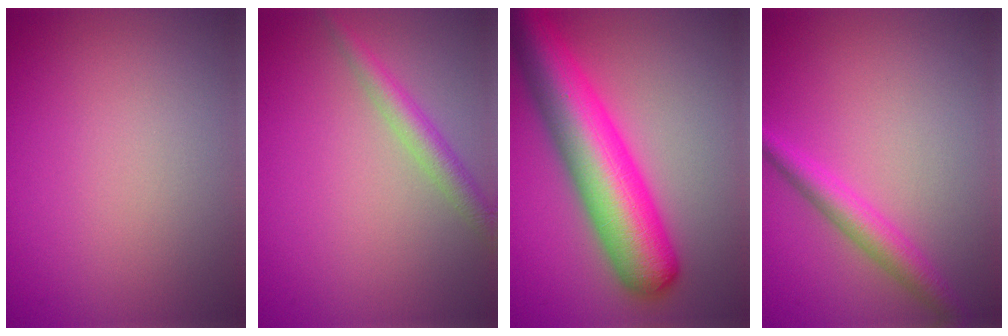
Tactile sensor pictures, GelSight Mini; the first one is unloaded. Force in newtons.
{"total": 2.5, "press": 2.5, "slide": 0.1}
{"total": 10.4, "press": 10.4, "slide": 0.2}
{"total": 2.9, "press": 2.9, "slide": 0.1}